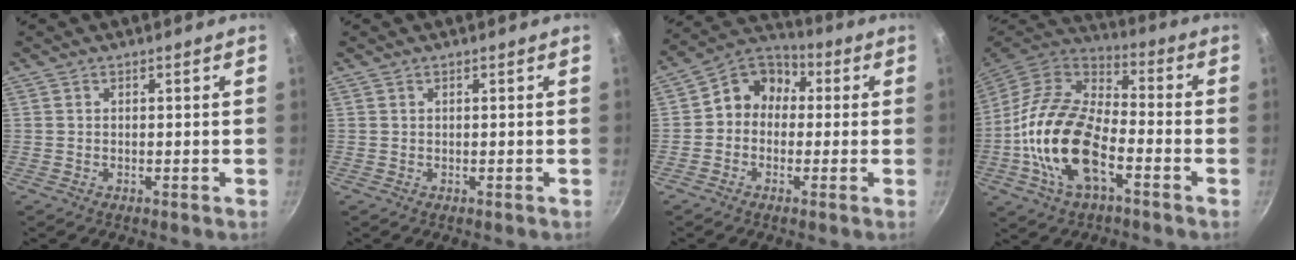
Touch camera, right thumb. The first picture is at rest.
{"total": 0.0}
{"total": 8.9, "force": [0.2, 7.6, 4.7], "torque": [-0.040, 0.032, -0.026]}
{"total": 19.5, "force": [-5.5, 10.2, 15.6], "torque": [-0.283, 0.030, -0.118]}